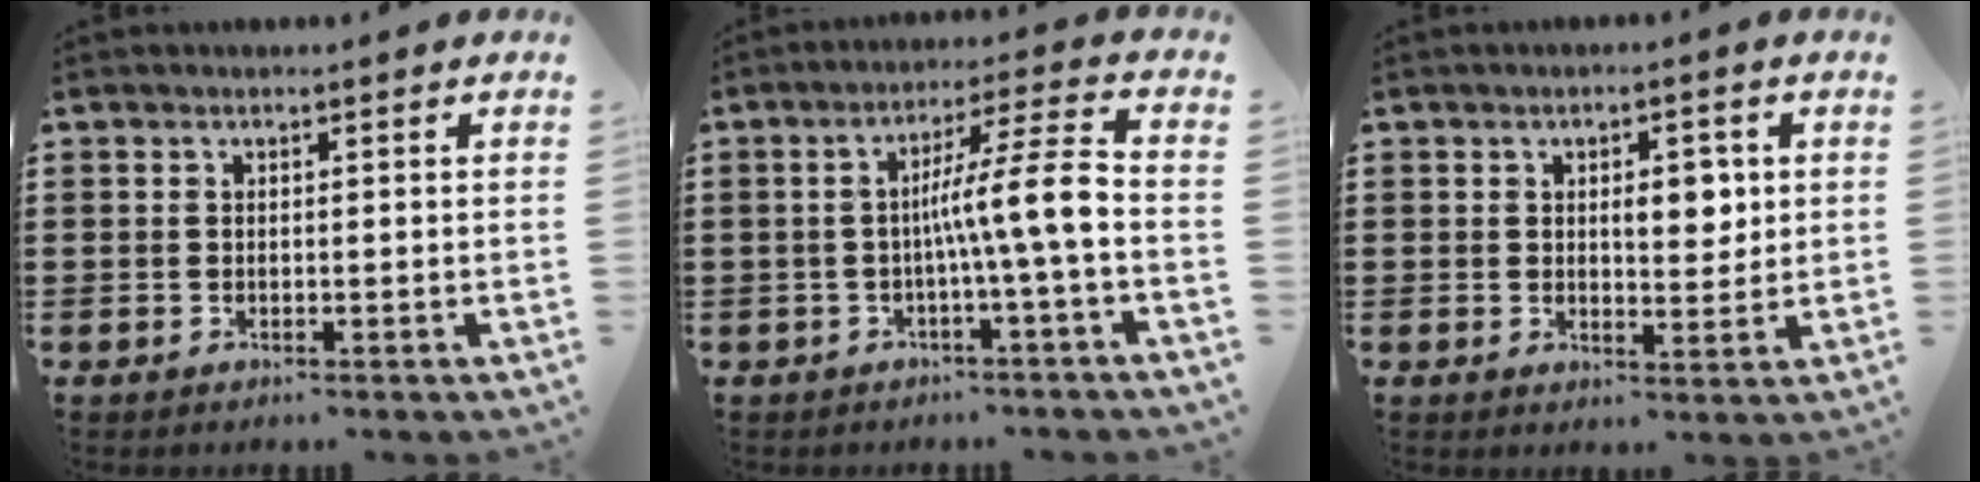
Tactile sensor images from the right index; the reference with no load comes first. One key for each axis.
{"total": 8.9, "fx": -1.5, "fy": 0.0, "fz": 8.8, "tx": -0.157, "ty": 0.000, "tz": -0.031}
{"total": 4.6, "fx": 0.9, "fy": 2.4, "fz": 3.8, "tx": -0.056, "ty": 0.001, "tz": 0.008}